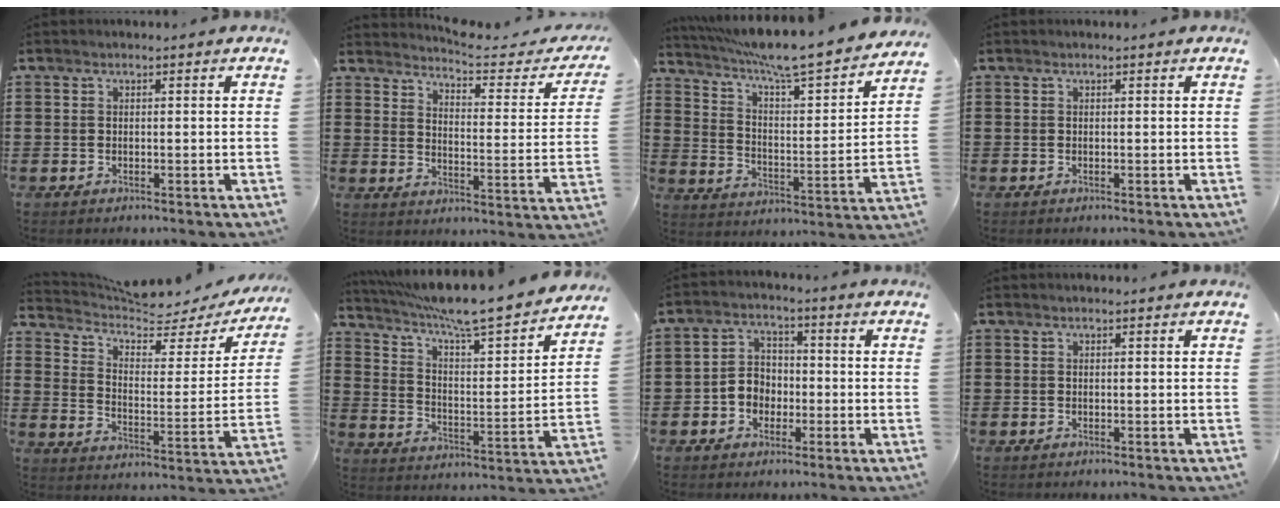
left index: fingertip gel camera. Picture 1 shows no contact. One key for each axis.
{"total": 4.3, "fx": 4.1, "fy": 0.1, "fz": 1.2, "tx": -0.035, "ty": -0.038, "tz": 0.062}
{"total": 7.7, "fx": 6.7, "fy": -0.4, "fz": 3.7, "tx": -0.103, "ty": -0.057, "tz": 0.106}
{"total": 0.0}
{"total": 5.1, "fx": 4.6, "fy": 1.1, "fz": 1.8, "tx": -0.055, "ty": -0.038, "tz": 0.072}
{"total": 8.1, "fx": 7.0, "fy": -0.3, "fz": 4.0, "tx": -0.101, "ty": -0.061, "tz": 0.110}
{"total": 4.3, "fx": -2.0, "fy": 3.4, "fz": 1.5, "tx": -0.038, "ty": 0.011, "tz": -0.043}
{"total": 0.0}